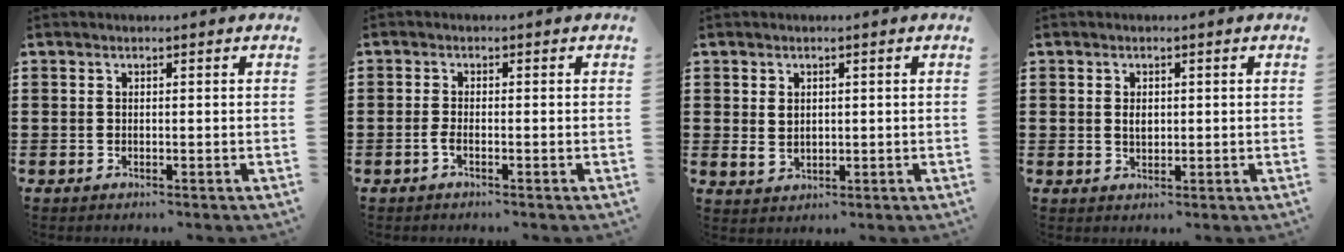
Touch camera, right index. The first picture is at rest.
{"total": 1.4, "force": [-0.7, 0.2, 1.2], "torque": [-0.031, -0.005, -0.015]}
{"total": 2.3, "force": [0.8, 1.7, 1.3], "torque": [-0.029, 0.007, 0.016]}
{"total": 1.9, "force": [0.3, 1.3, 1.4], "torque": [-0.029, 0.007, 0.004]}